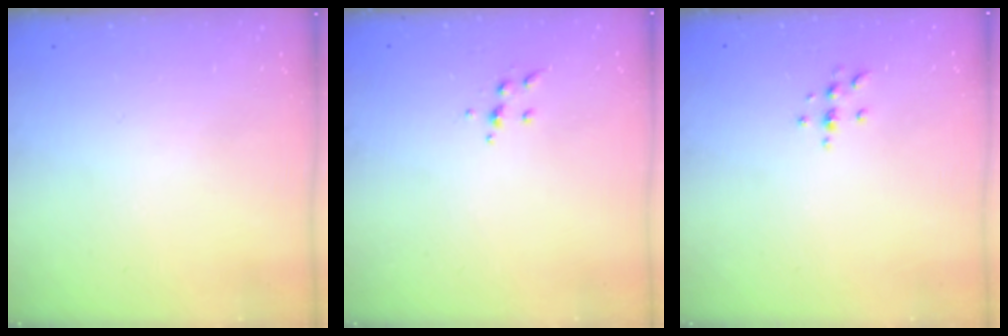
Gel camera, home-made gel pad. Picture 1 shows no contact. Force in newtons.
{"total": 5.0, "press": 4.9, "slide": 0.8}
{"total": 2.7, "press": 2.7, "slide": 0.3}